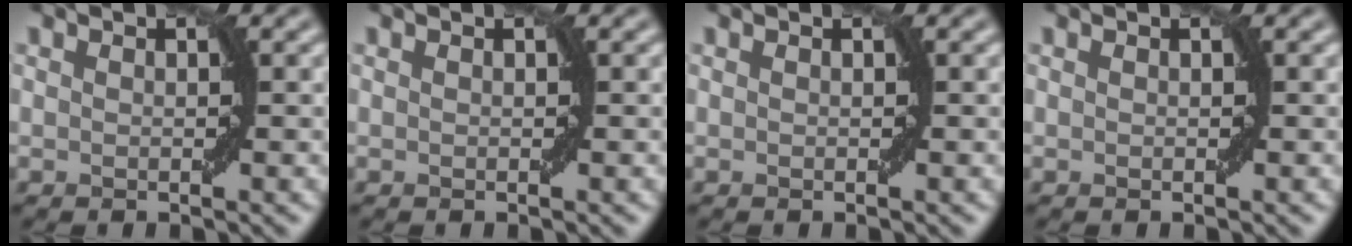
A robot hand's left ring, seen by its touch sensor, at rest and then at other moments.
{"total": 0.0}
{"total": 0.0}
{"total": 0.0}